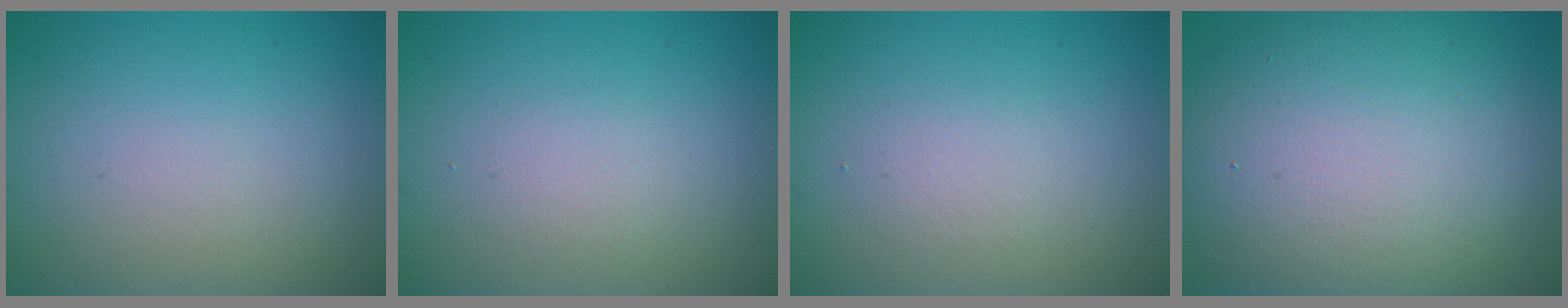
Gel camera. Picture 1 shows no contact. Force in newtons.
{"total": 1.2, "press": 1.2, "slide": 0.0}
{"total": 1.3, "press": 1.3, "slide": 0.1}
{"total": 14.8, "press": 14.8, "slide": 0.7}